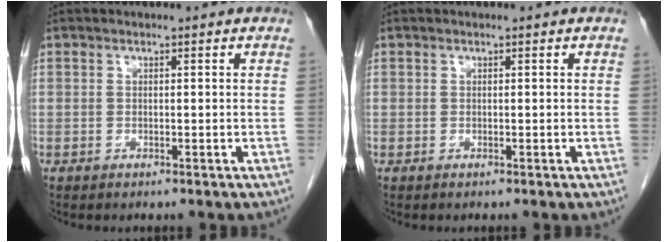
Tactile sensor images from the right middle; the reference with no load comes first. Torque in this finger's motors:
{"motor_torque": [0.10, -0.12, -0.07, -0.01]}